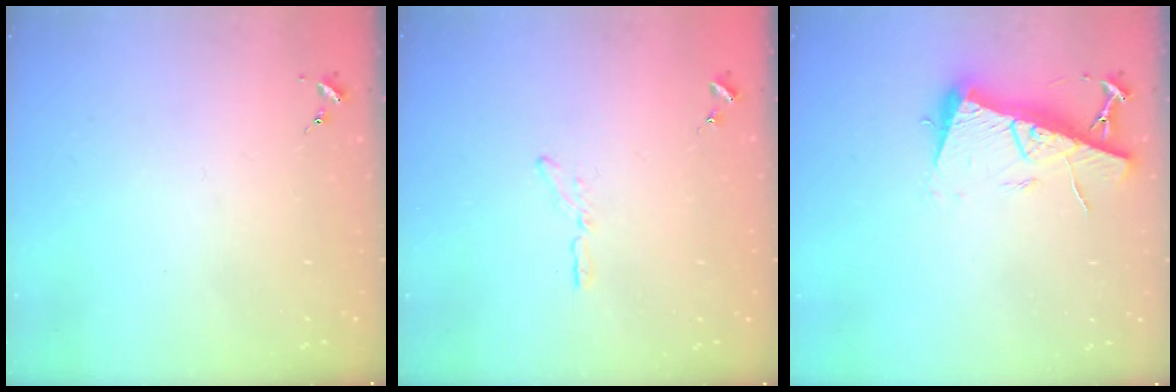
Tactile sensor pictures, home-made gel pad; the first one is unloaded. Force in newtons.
{"total": 3.2, "press": 3.2, "slide": 0.3}
{"total": 12.9, "press": 12.8, "slide": 1.6}